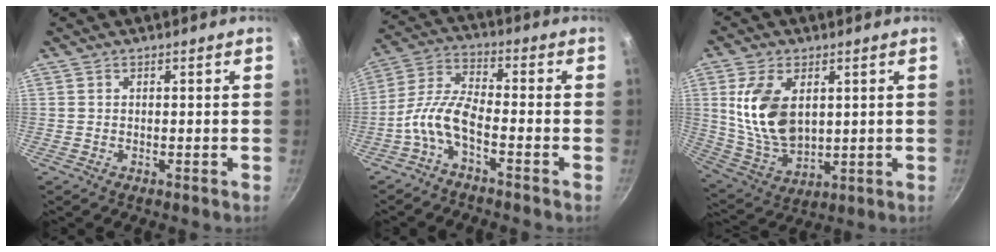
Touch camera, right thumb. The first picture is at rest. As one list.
[{"total": 7.6, "force": [-3.8, 2.6, 6.1], "torque": [-0.140, 0.036, -0.087]}, {"total": 13.9, "force": [2.9, 8.5, 10.6], "torque": [-0.185, -0.025, 0.069]}]